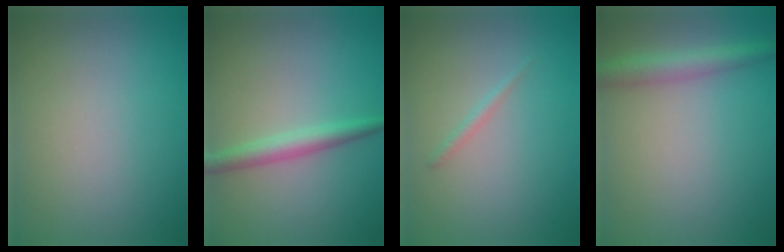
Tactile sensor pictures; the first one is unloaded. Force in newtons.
{"total": 2.4, "press": 2.4, "slide": 0.1}
{"total": 0.7, "press": 0.7, "slide": 0.0}
{"total": 3.0, "press": 3.0, "slide": 0.1}